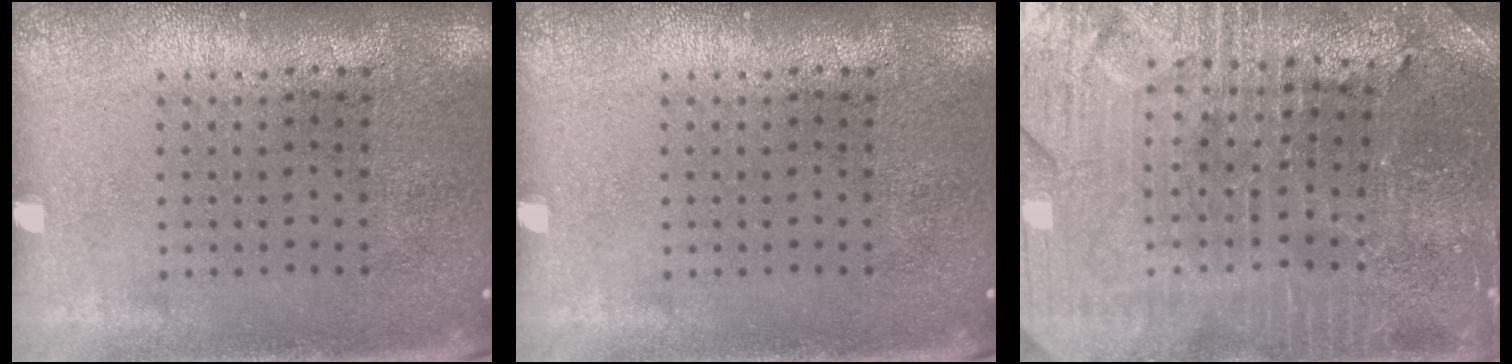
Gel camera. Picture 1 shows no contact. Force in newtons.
{"total": 0.0}
{"total": 3.5, "press": 3.5, "slide": 0.7}